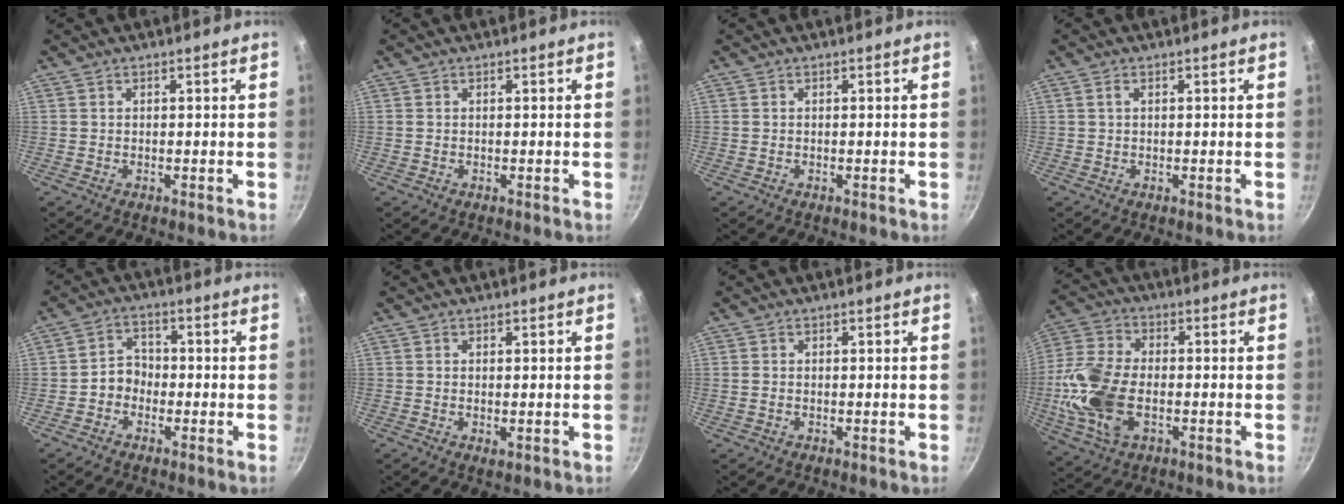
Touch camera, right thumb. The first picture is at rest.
{"total": 0.0}
{"total": 0.0}
{"total": 0.8, "force": [0.3, 0.4, 0.7], "torque": [-0.012, 0.003, 0.004]}
{"total": 4.3, "force": [-1.6, 3.5, 1.9], "torque": [-0.004, 0.024, -0.034]}
{"total": 0.9, "force": [-0.1, 0.5, 0.8], "torque": [-0.013, -0.004, -0.001]}
{"total": 0.8, "force": [-0.2, 0.7, 0.4], "torque": [-0.007, 0.002, -0.003]}
{"total": 15.3, "force": [-2.7, 9.1, 12.0], "torque": [-0.243, 0.019, -0.058]}